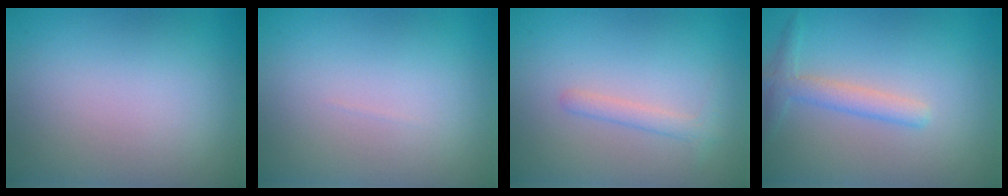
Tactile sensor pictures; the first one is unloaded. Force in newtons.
{"total": 0.0}
{"total": 1.4, "press": 1.4, "slide": 0.0}
{"total": 2.3, "press": 2.3, "slide": 0.0}